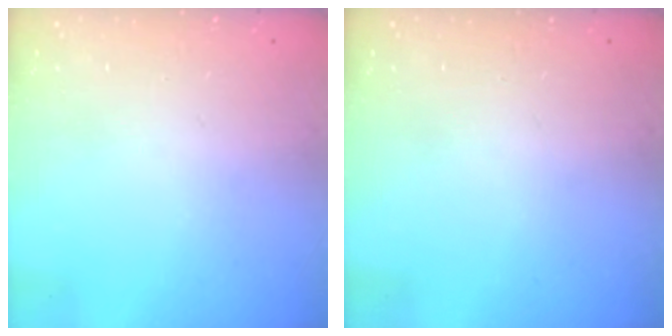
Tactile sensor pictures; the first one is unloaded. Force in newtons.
{"total": 0.0}